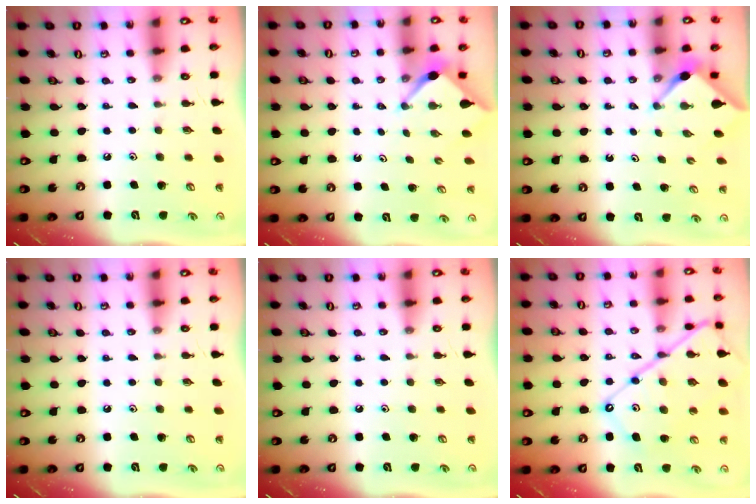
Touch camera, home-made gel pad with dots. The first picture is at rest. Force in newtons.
{"total": 2.5, "press": 2.5, "slide": 0.3}
{"total": 3.0, "press": 3.0, "slide": 0.4}
{"total": 0.0}
{"total": 0.0}
{"total": 15.9, "press": 15.8, "slide": 1.7}